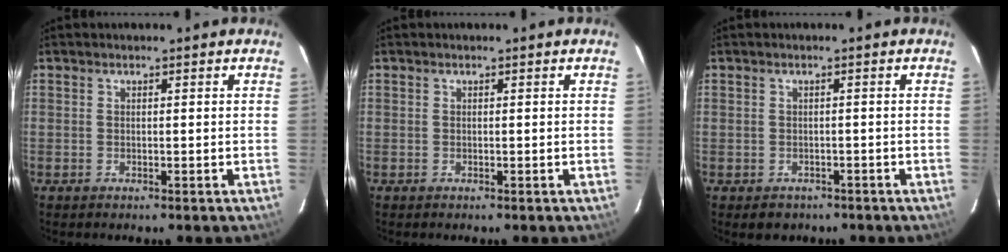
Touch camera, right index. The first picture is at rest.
{"total": 0.0}
{"total": 2.8, "force": [-1.6, 2.3, 0.5], "torque": [-0.009, 0.004, -0.016]}